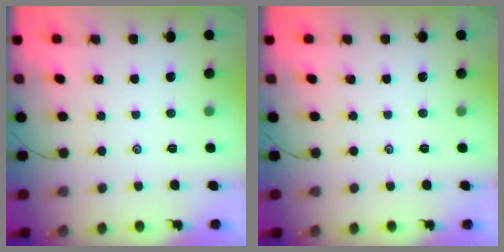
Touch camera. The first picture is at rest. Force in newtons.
{"total": 0.0}